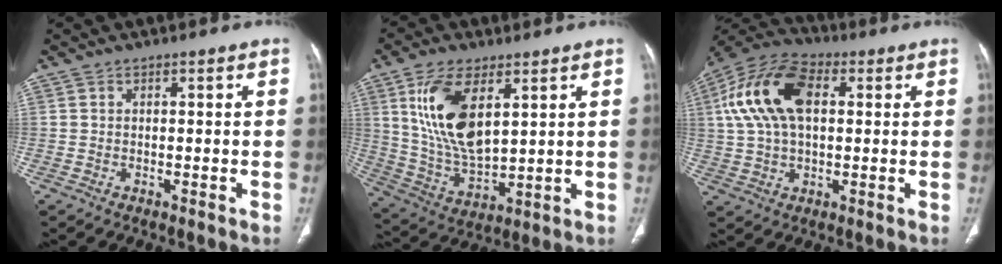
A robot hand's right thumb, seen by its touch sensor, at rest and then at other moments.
{"total": 15.3, "force": [5.6, 7.3, 12.2], "torque": [-0.235, -0.026, 0.120]}
{"total": 16.3, "force": [3.5, 9.5, 12.8], "torque": [-0.252, 0.024, 0.058]}